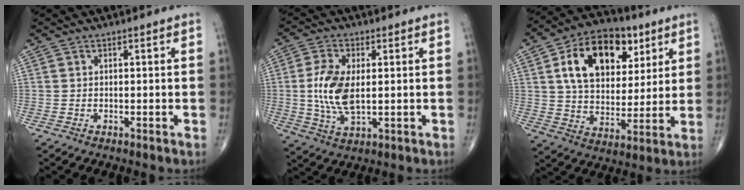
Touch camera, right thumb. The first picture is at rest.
{"total": 9.6, "force": [0.5, 4.8, 8.3], "torque": [-0.179, -0.009, 0.014]}
{"total": 19.1, "force": [7.2, 12.3, 12.7], "torque": [-0.173, -0.013, 0.120]}